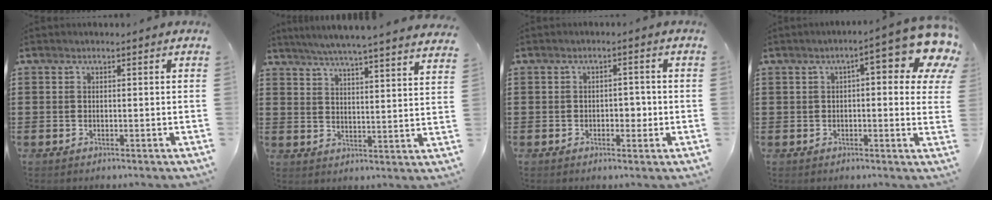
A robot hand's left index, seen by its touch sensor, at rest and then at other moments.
{"total": 5.2, "force": [4.9, -0.9, 1.5], "torque": [-0.048, -0.034, 0.084]}
{"total": 2.4, "force": [-0.7, 1.6, 1.7], "torque": [-0.036, 0.004, -0.017]}
{"total": 10.4, "force": [4.8, 2.9, 8.7], "torque": [-0.124, -0.021, 0.073]}